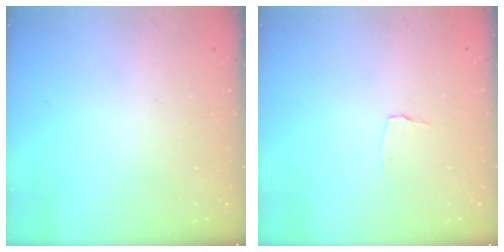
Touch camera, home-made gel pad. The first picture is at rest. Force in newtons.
{"total": 2.6, "press": 2.6, "slide": 0.2}